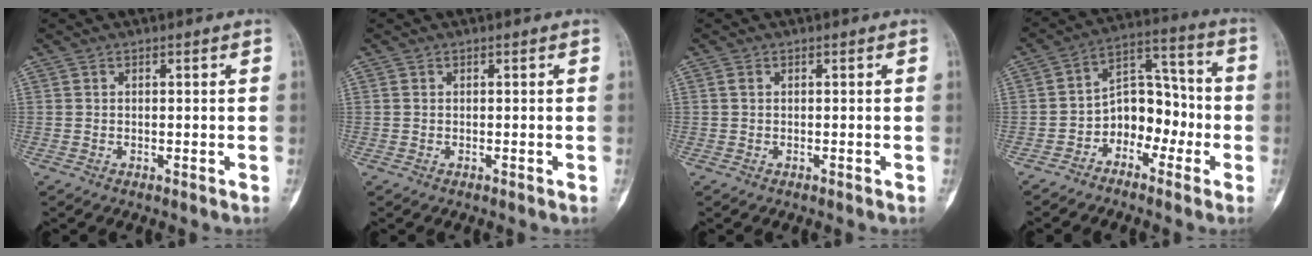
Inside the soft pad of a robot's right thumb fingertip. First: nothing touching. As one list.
[{"total": 0.0}, {"total": 0.5, "force": [0.1, 0.3, 0.4], "torque": [-0.009, 0.002, 0.001]}, {"total": 10.2, "force": [-3.5, 7.2, 6.2], "torque": [-0.057, 0.059, -0.069]}]